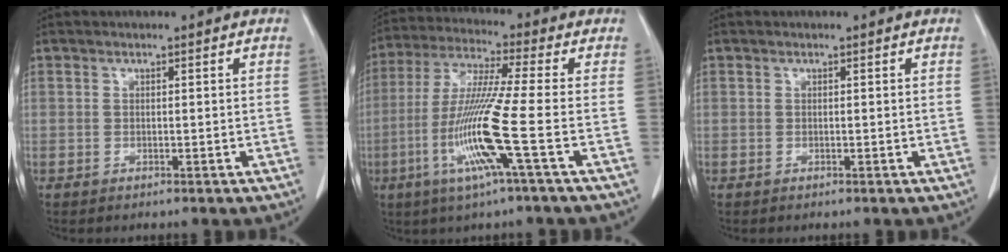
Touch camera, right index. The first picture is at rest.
{"total": 12.6, "force": [-3.9, -1.6, 11.9], "torque": [-0.245, -0.017, -0.084]}
{"total": 0.0}